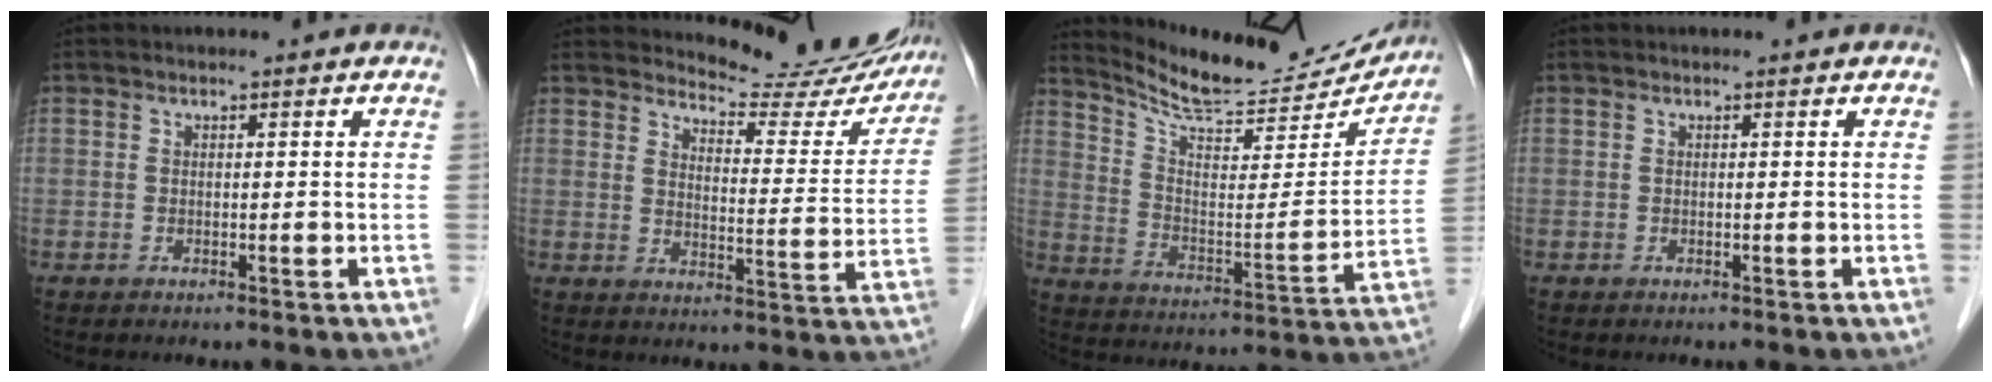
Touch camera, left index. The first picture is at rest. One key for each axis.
{"total": 15.9, "fx": 15.2, "fy": 3.2, "fz": 3.3, "tx": -0.029, "ty": -0.058, "tz": 0.169}
{"total": 19.5, "fx": 18.5, "fy": 3.2, "fz": 5.1, "tx": -0.087, "ty": -0.047, "tz": 0.266}
{"total": 0.0}